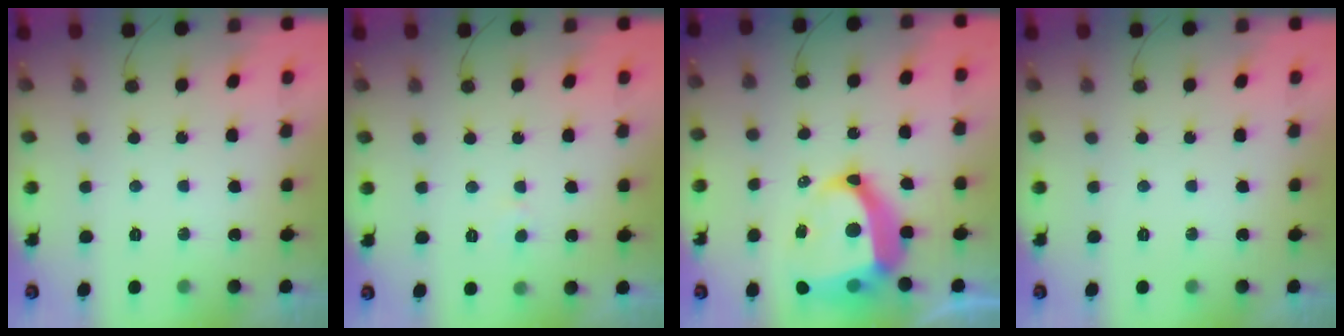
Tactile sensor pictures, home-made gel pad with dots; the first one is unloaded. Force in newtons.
{"total": 2.8, "press": 2.8, "slide": 0.3}
{"total": 18.7, "press": 18.5, "slide": 2.3}
{"total": 0.0}